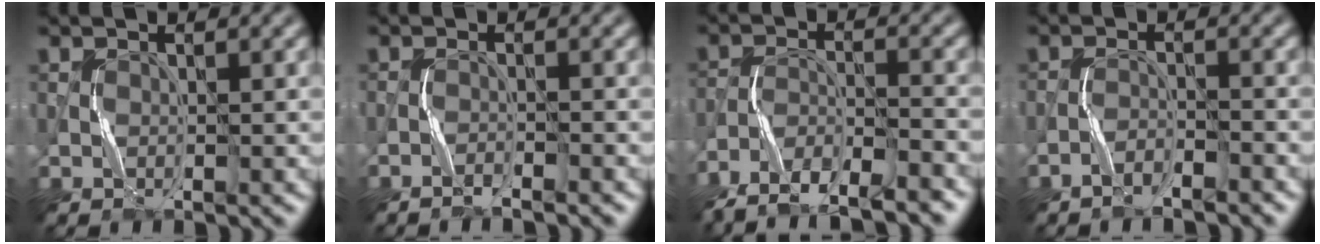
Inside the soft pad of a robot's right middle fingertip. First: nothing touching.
{"total": 1.7, "force": [-1.5, -0.4, 0.5], "torque": [-0.020, 0.007, -0.027]}
{"total": 8.1, "force": [-7.2, 1.7, 3.4], "torque": [-0.057, -0.009, -0.118]}
{"total": 1.9, "force": [-1.8, 0.0, 0.5], "torque": [-0.010, 0.007, -0.034]}